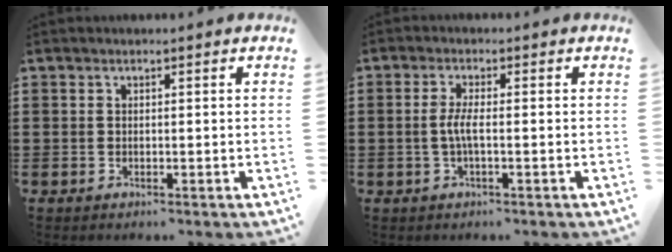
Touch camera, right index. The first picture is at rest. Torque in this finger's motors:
{"motor_torque": [0.96, 0.75, 0.42, 0.11]}